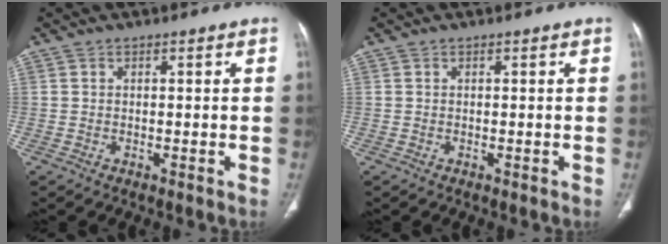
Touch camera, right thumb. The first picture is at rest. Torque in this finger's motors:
{"motor_torque": [-0.05, 0.05, -0.31, 0.09, 0.00]}